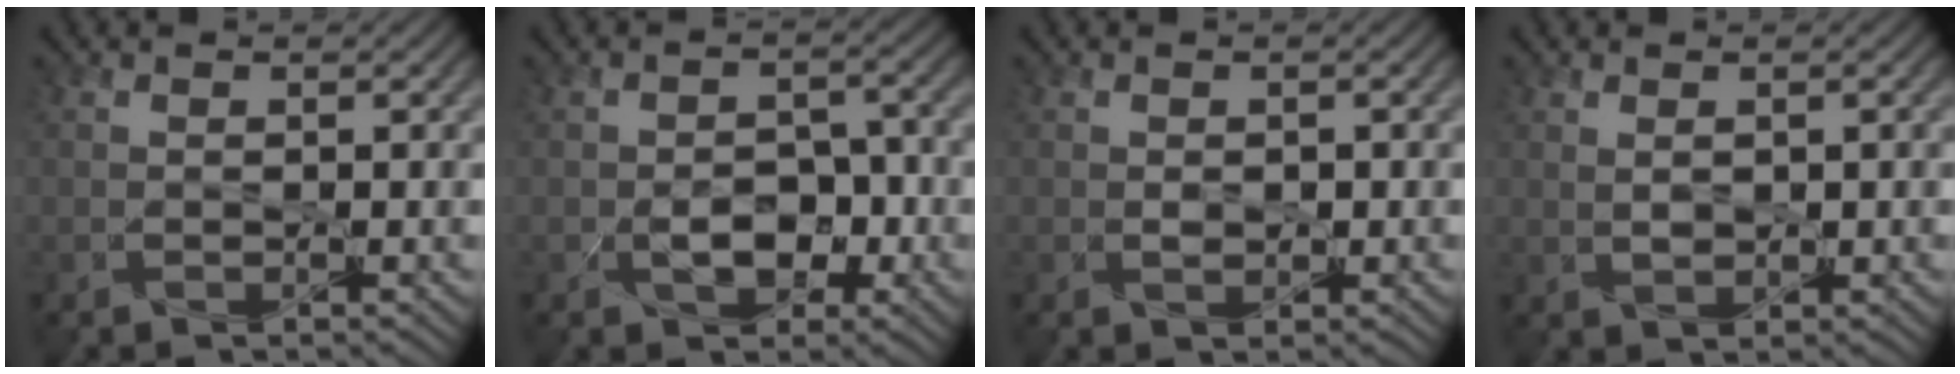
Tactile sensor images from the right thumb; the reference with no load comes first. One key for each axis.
{"total": 3.3, "fx": -1.7, "fy": 1.7, "fz": 2.2, "tx": -0.021, "ty": 0.004, "tz": -0.030}
{"total": 1.0, "fx": 0.0, "fy": 0.4, "fz": 0.9, "tx": -0.021, "ty": -0.002, "tz": 0.001}
{"total": 1.4, "fx": 0.7, "fy": 0.2, "fz": 1.2, "tx": -0.035, "ty": -0.003, "tz": 0.015}